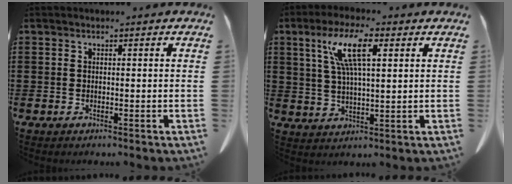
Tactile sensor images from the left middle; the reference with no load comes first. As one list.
[{"total": 9.3, "force": [4.1, 2.6, 8.0], "torque": [-0.166, 0.013, 0.070]}]